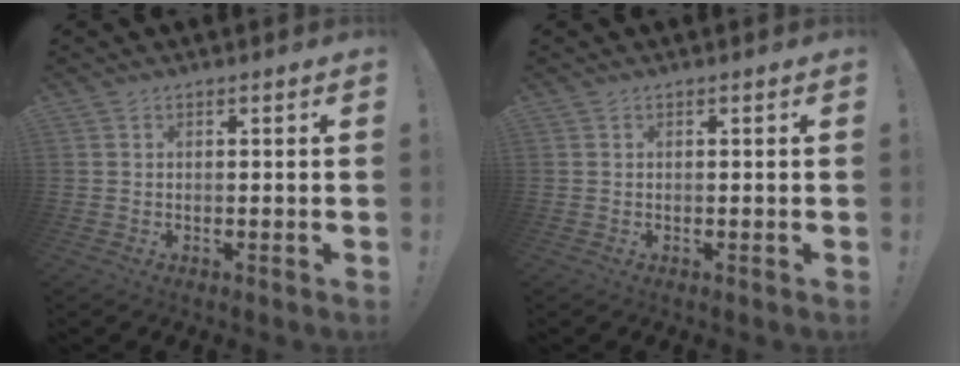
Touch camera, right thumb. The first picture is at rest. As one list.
[{"total": 0.0}]